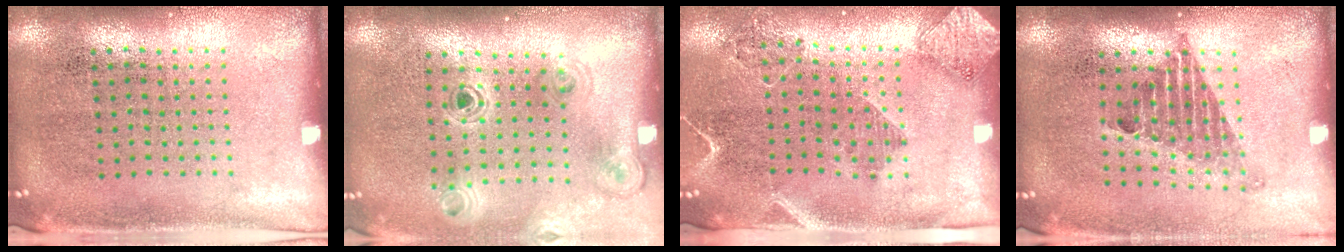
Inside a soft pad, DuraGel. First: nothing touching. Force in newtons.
{"total": 1.1, "press": 1.1, "slide": 0.1}
{"total": 1.8, "press": 1.7, "slide": 0.8}
{"total": 1.3, "press": 1.0, "slide": 0.9}